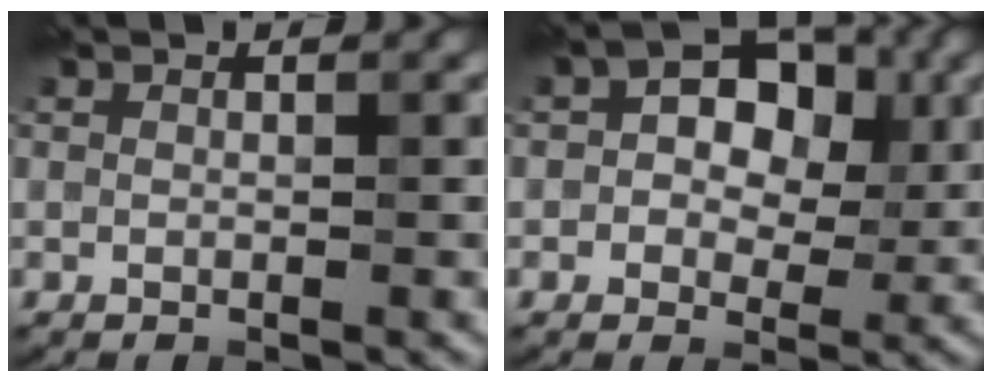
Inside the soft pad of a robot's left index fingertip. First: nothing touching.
{"total": 7.2, "force": [1.3, 4.9, 5.2], "torque": [-0.055, 0.016, -0.003]}